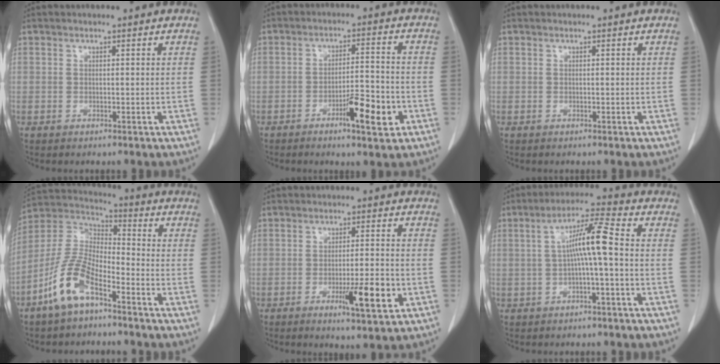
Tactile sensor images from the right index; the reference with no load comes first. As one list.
[{"total": 7.7, "force": [-3.6, 1.3, 6.7], "torque": [-0.102, 0.000, -0.051]}, {"total": 0.0}, {"total": 10.9, "force": [-6.5, 3.8, 7.9], "torque": [-0.182, 0.002, -0.131]}, {"total": 7.6, "force": [-3.0, 0.9, 6.9], "torque": [-0.107, -0.009, -0.041]}, {"total": 7.1, "force": [-0.2, -0.1, 7.1], "torque": [-0.129, 0.022, -0.005]}]